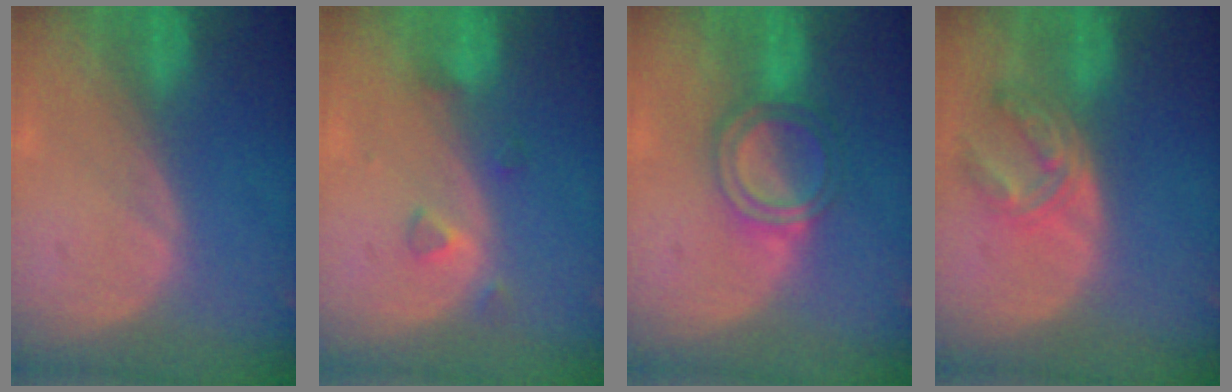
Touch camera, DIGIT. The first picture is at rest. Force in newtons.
{"total": 2.5, "press": 2.3, "slide": 0.9}
{"total": 5.6, "press": 5.3, "slide": 1.7}
{"total": 5.5, "press": 5.4, "slide": 1.0}